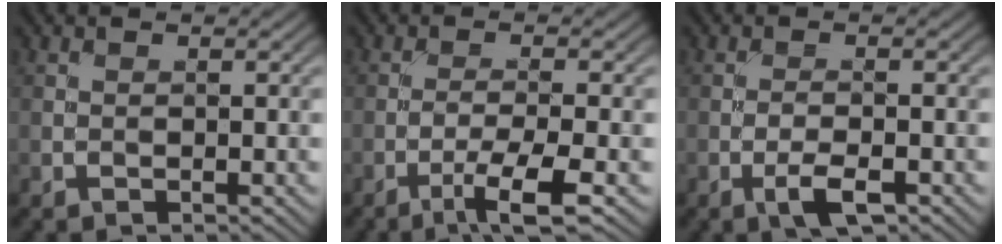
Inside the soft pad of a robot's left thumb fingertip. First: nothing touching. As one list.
[{"total": 4.9, "force": [-2.7, 0.5, 4.1], "torque": [-0.070, 0.004, -0.053]}, {"total": 3.3, "force": [-1.7, 1.0, 2.6], "torque": [-0.051, 0.000, -0.033]}]